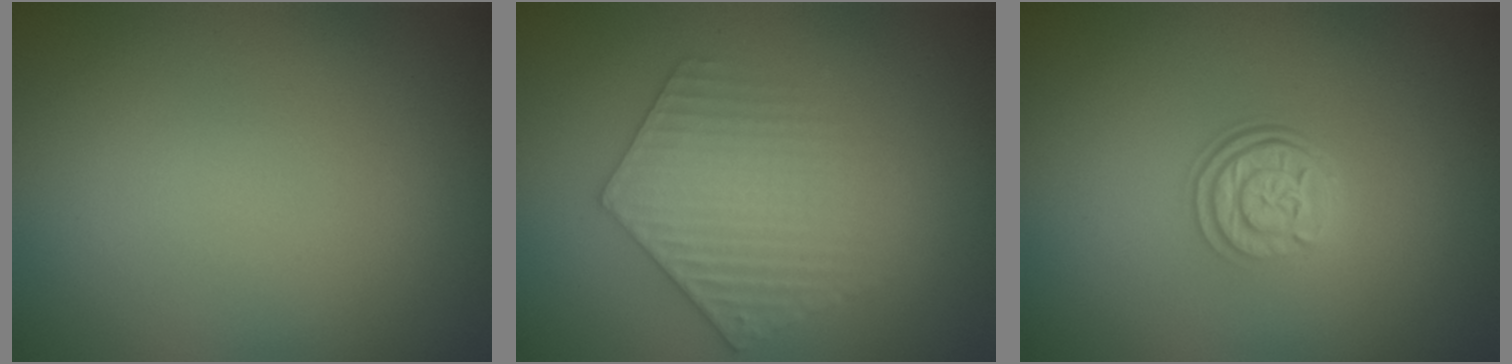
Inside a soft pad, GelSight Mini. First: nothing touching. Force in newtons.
{"total": 4.0, "press": 4.0, "slide": 0.5}
{"total": 3.1, "press": 2.4, "slide": 1.9}